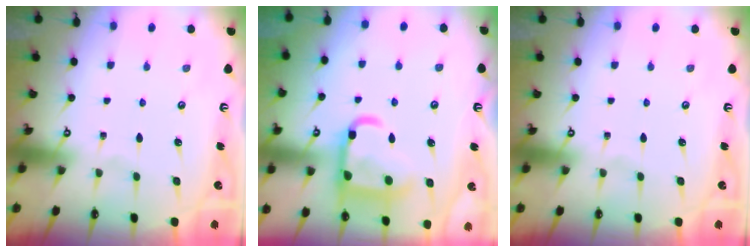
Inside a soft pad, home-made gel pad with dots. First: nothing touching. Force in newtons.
{"total": 15.7, "press": 15.6, "slide": 1.6}
{"total": 0.0}